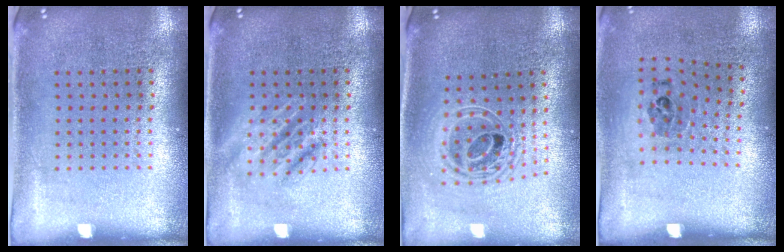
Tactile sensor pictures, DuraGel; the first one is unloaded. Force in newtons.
{"total": 2.3, "press": 2.2, "slide": 0.3}
{"total": 2.1, "press": 1.6, "slide": 1.3}
{"total": 1.1, "press": 0.7, "slide": 0.8}